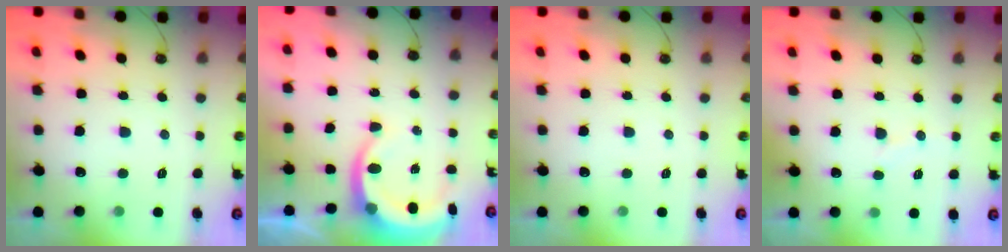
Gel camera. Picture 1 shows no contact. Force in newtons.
{"total": 7.7, "press": 7.5, "slide": 1.8}
{"total": 0.0}
{"total": 4.7, "press": 4.5, "slide": 1.0}